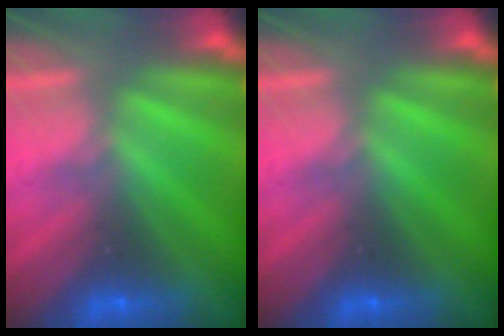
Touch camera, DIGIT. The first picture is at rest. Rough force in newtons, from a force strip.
{"total": 0.0}